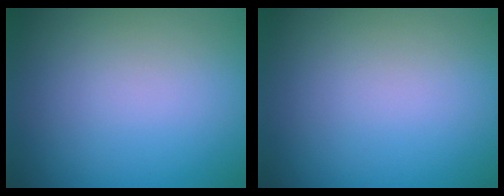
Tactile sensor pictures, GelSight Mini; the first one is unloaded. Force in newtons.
{"total": 0.0}